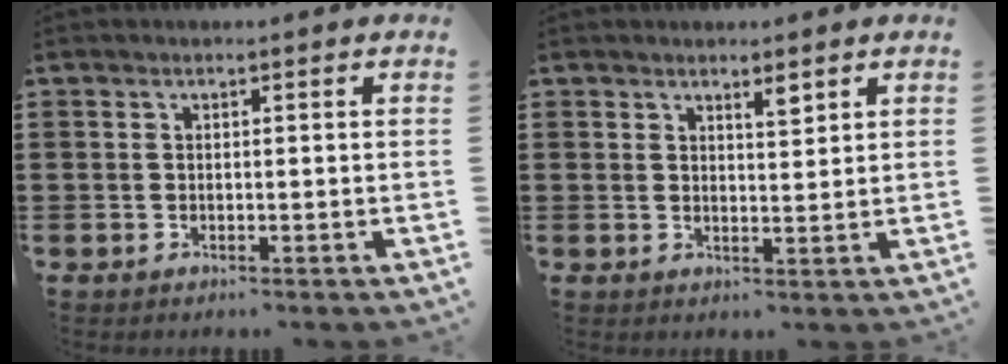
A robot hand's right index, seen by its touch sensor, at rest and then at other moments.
{"total": 2.5, "force": [1.9, 0.6, 1.4], "torque": [-0.021, 0.000, 0.033]}